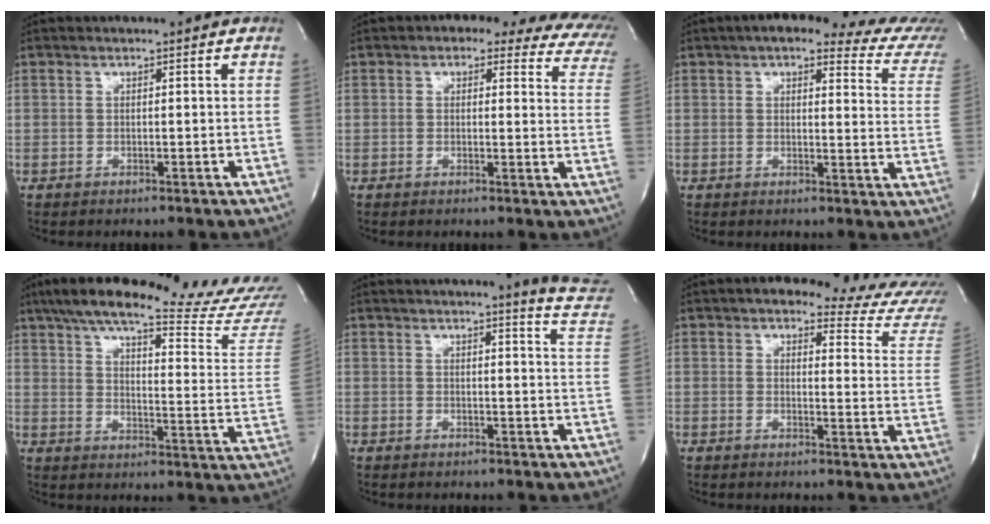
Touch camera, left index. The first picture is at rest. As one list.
[{"total": 14.6, "force": [10.7, 6.5, 7.5], "torque": [-0.069, 0.016, 0.089]}, {"total": 16.5, "force": [12.9, 3.6, 9.5], "torque": [-0.109, 0.001, 0.127]}, {"total": 28.5, "force": [25.2, 1.0, 13.3], "torque": [-0.210, -0.083, 0.316]}, {"total": 9.2, "force": [8.6, -0.4, 3.3], "torque": [-0.027, -0.066, 0.067]}, {"total": 13.2, "force": [12.0, 1.7, 5.1], "torque": [-0.047, -0.054, 0.114]}]